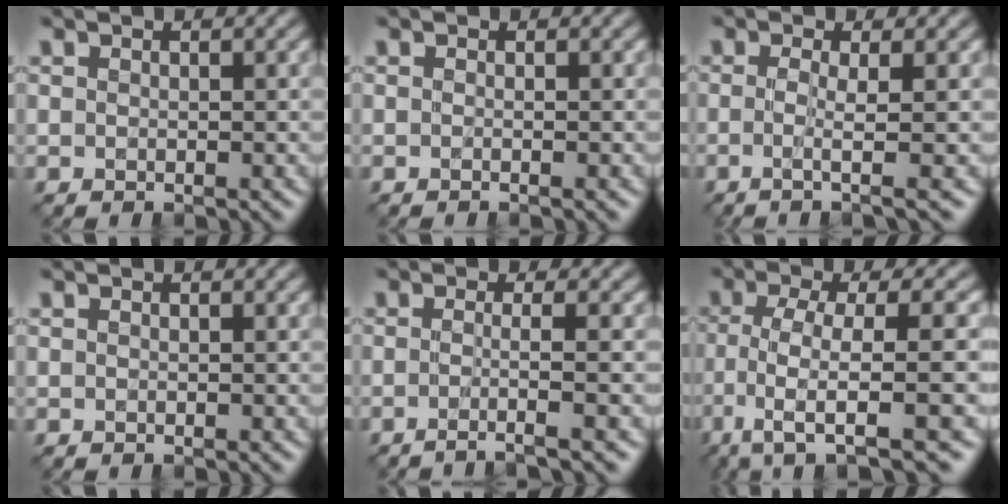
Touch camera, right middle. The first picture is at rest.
{"total": 1.0, "force": [-0.2, 0.4, 0.9], "torque": [-0.009, -0.010, -0.011]}
{"total": 3.0, "force": [-0.4, 0.6, 2.9], "torque": [-0.049, -0.010, -0.017]}
{"total": 0.0}
{"total": 3.1, "force": [-1.1, 0.6, 2.9], "torque": [-0.031, -0.008, -0.038]}
{"total": 7.9, "force": [-3.2, 2.1, 6.9], "torque": [-0.107, 0.009, -0.060]}